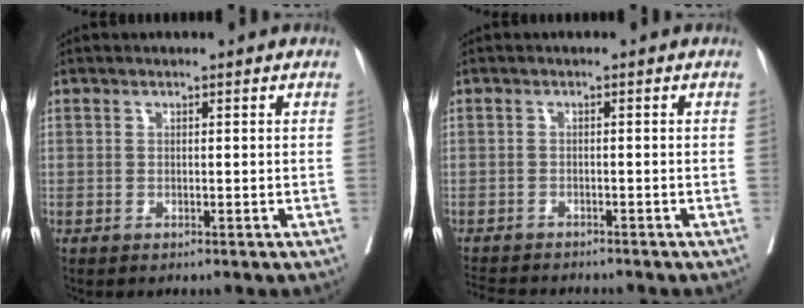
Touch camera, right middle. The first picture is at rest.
{"total": 6.6, "force": [-6.2, 1.2, 2.1], "torque": [-0.030, -0.008, -0.094]}